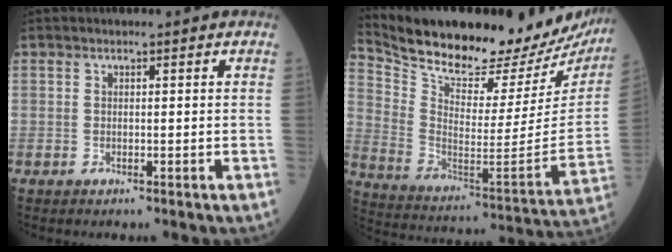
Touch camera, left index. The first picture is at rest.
{"total": 29.6, "force": [26.1, 6.4, 12.5], "torque": [-0.227, -0.079, 0.362]}